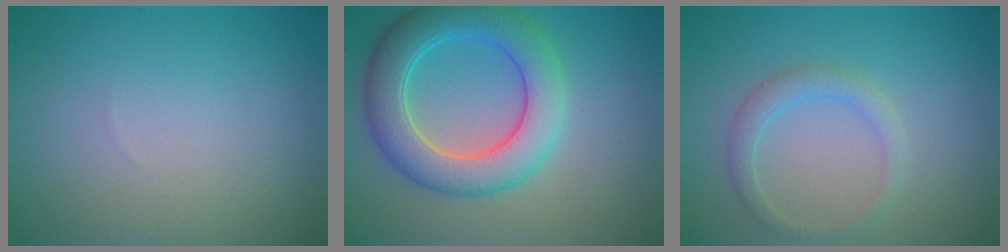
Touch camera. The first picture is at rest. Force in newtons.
{"total": 6.8, "press": 6.8, "slide": 0.3}
{"total": 1.9, "press": 1.9, "slide": 0.1}